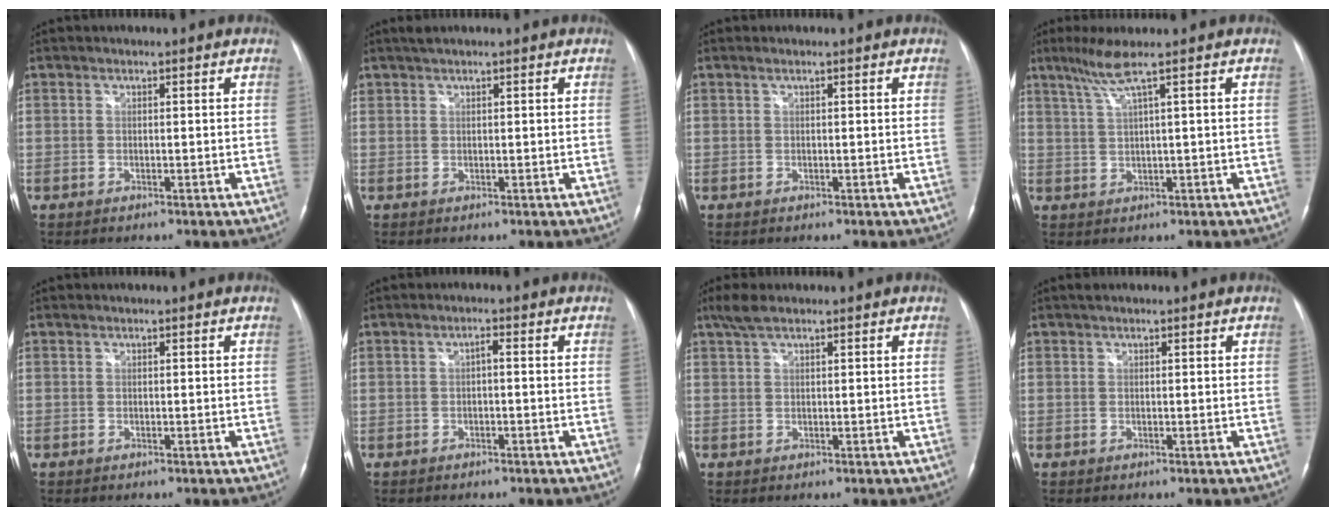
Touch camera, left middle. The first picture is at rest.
{"total": 1.2, "force": [1.0, 0.0, 0.6], "torque": [-0.017, 0.015, 0.024]}
{"total": 0.0}
{"total": 3.9, "force": [2.3, -1.1, 3.0], "torque": [-0.070, 0.004, 0.050]}
{"total": 0.0}
{"total": 1.1, "force": [-0.1, 0.2, 1.1], "torque": [-0.019, 0.003, -0.003]}
{"total": 2.8, "force": [2.1, 0.6, 1.8], "torque": [-0.046, 0.013, 0.045]}
{"total": 0.6, "force": [0.5, 0.1, 0.3], "torque": [-0.012, 0.015, 0.011]}